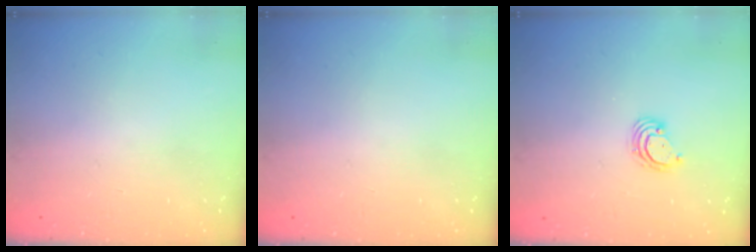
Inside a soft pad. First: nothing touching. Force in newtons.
{"total": 0.0}
{"total": 3.4, "press": 3.4, "slide": 0.2}